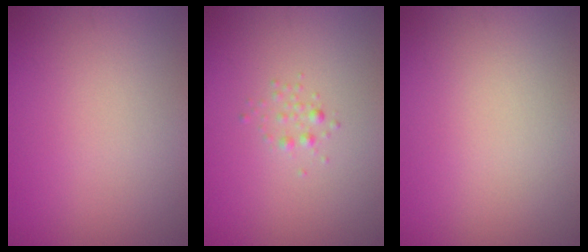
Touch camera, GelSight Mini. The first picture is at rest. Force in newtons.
{"total": 0.8, "press": 0.8, "slide": 0.0}
{"total": 0.0}